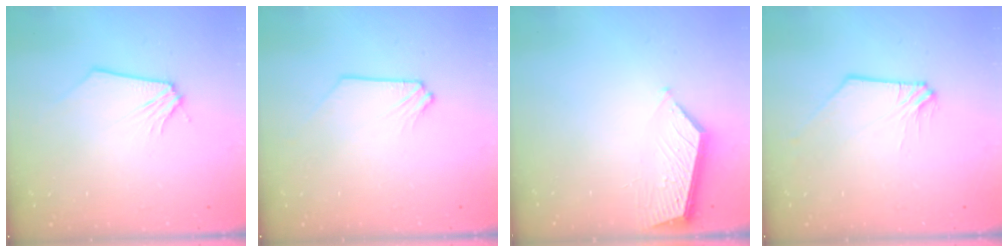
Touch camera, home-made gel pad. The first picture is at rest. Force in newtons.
{"total": 0.8, "press": 0.8, "slide": 0.1}
{"total": 6.1, "press": 6.1, "slide": 0.2}
{"total": 1.0, "press": 1.0, "slide": 0.2}